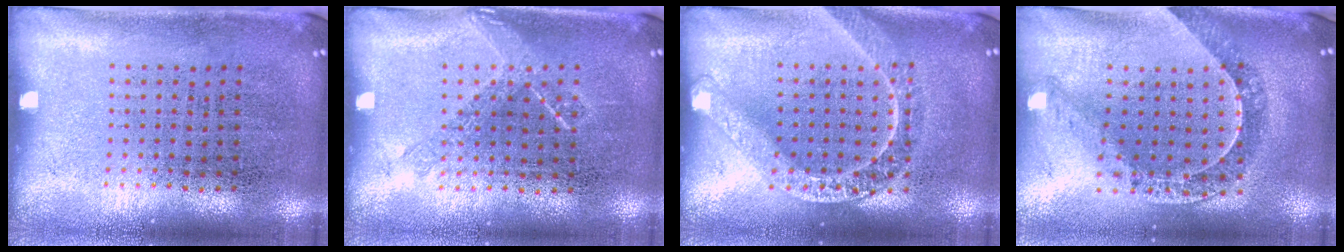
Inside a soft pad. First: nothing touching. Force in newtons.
{"total": 1.0, "press": 0.9, "slide": 0.5}
{"total": 1.7, "press": 1.7, "slide": 0.2}
{"total": 1.2, "press": 1.2, "slide": 0.2}